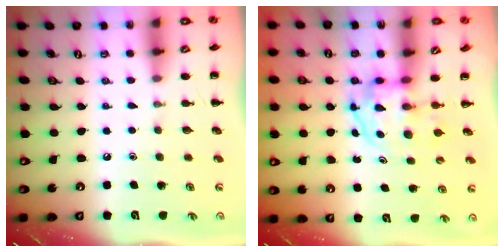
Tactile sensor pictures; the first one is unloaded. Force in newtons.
{"total": 3.4, "press": 3.4, "slide": 0.5}